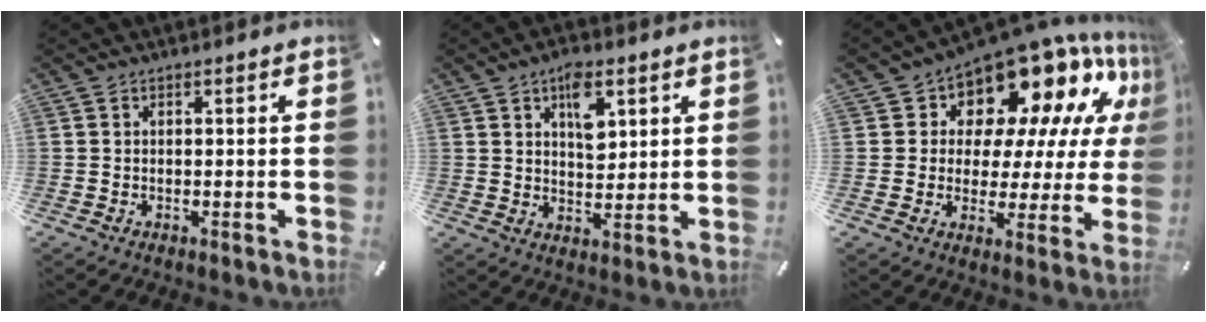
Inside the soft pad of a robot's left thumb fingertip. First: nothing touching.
{"total": 8.3, "force": [3.7, 4.8, 5.7], "torque": [-0.072, -0.012, 0.059]}
{"total": 15.1, "force": [11.9, 7.7, 5.2], "torque": [-0.075, -0.115, 0.199]}